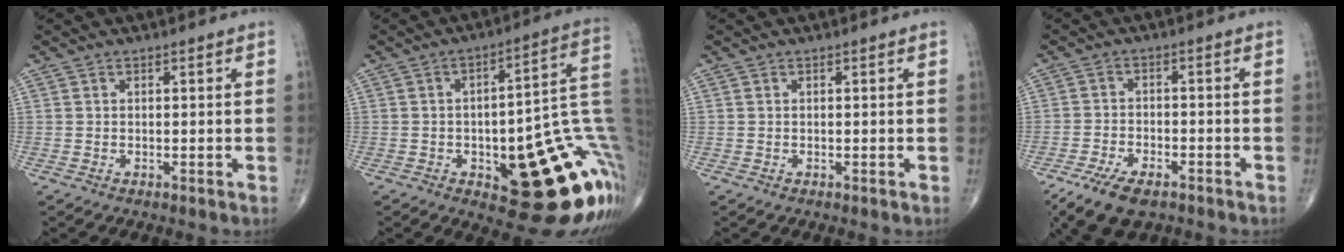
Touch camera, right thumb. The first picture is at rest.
{"total": 25.4, "force": [-4.7, 9.2, 23.2], "torque": [-0.228, 0.027, -0.045]}
{"total": 0.0}
{"total": 9.4, "force": [-6.3, 4.2, 5.7], "torque": [-0.100, 0.008, -0.109]}